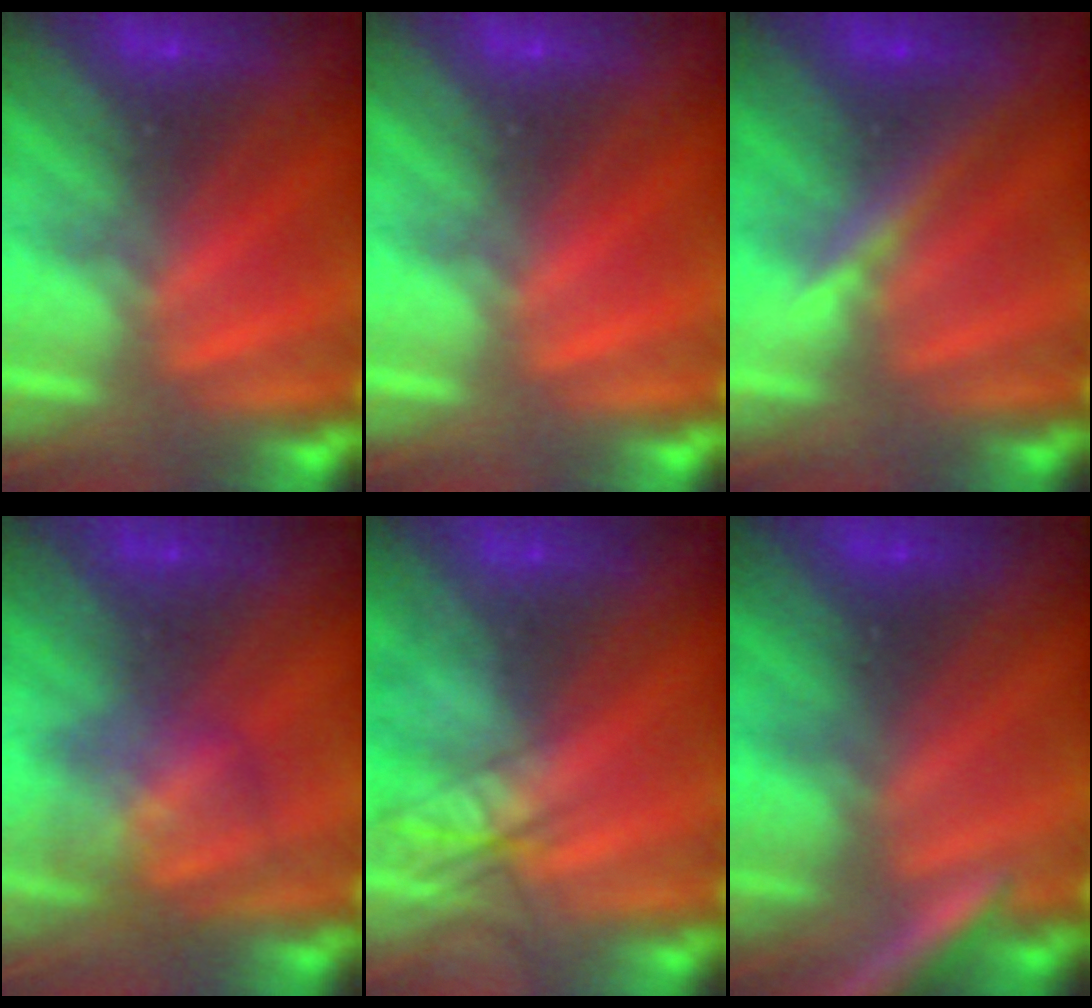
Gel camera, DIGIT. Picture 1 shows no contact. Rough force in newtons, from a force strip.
{"total": 0.0}
{"total": 2.9}
{"total": 3.2}
{"total": 2.5}
{"total": 2.7}